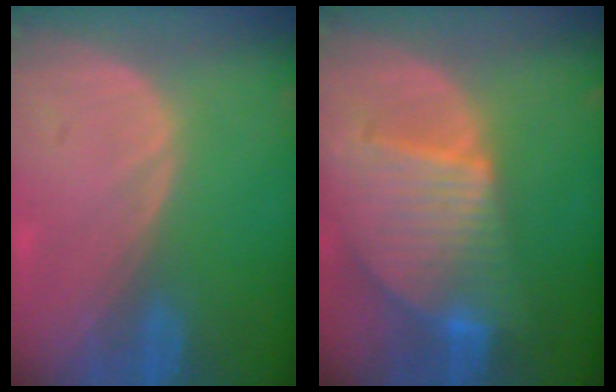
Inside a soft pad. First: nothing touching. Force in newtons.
{"total": 9.5, "press": 8.2, "slide": 4.8}